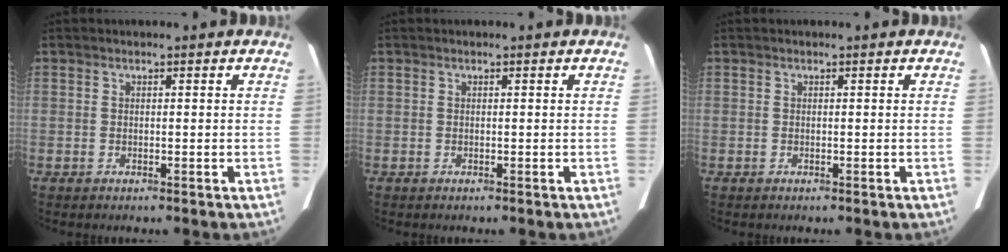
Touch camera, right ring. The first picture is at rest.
{"total": 0.0}
{"total": 0.0}